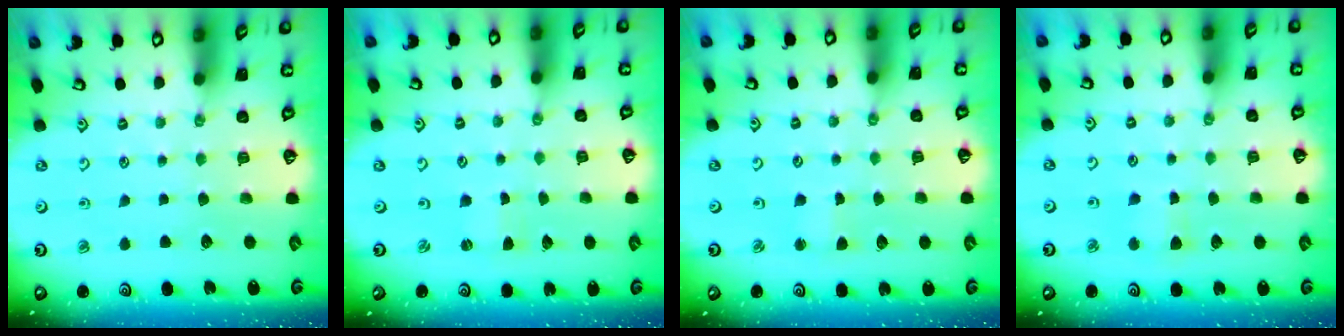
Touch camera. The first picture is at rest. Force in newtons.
{"total": 0.0}
{"total": 2.2, "press": 2.2, "slide": 0.2}
{"total": 3.3, "press": 3.3, "slide": 0.6}